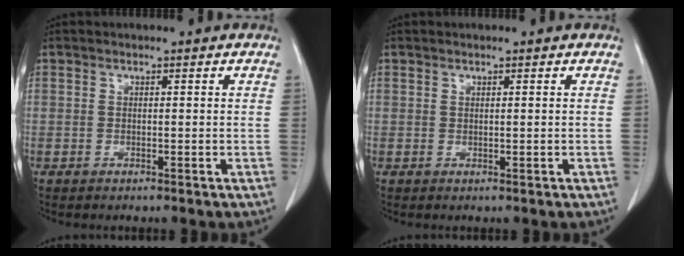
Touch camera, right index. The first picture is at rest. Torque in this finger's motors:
{"motor_torque": [0.00, 0.00, 0.00, 0.00]}